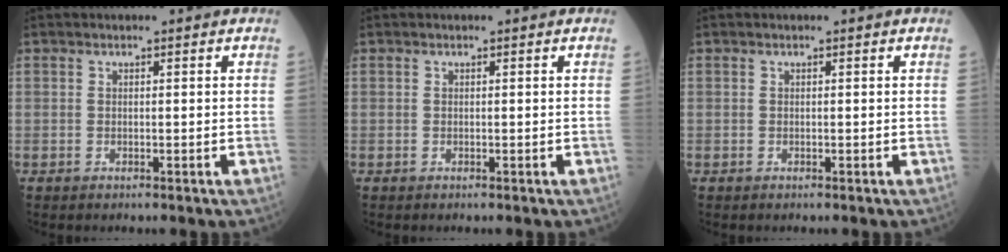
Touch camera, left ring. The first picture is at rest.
{"total": 0.0}
{"total": 0.0}